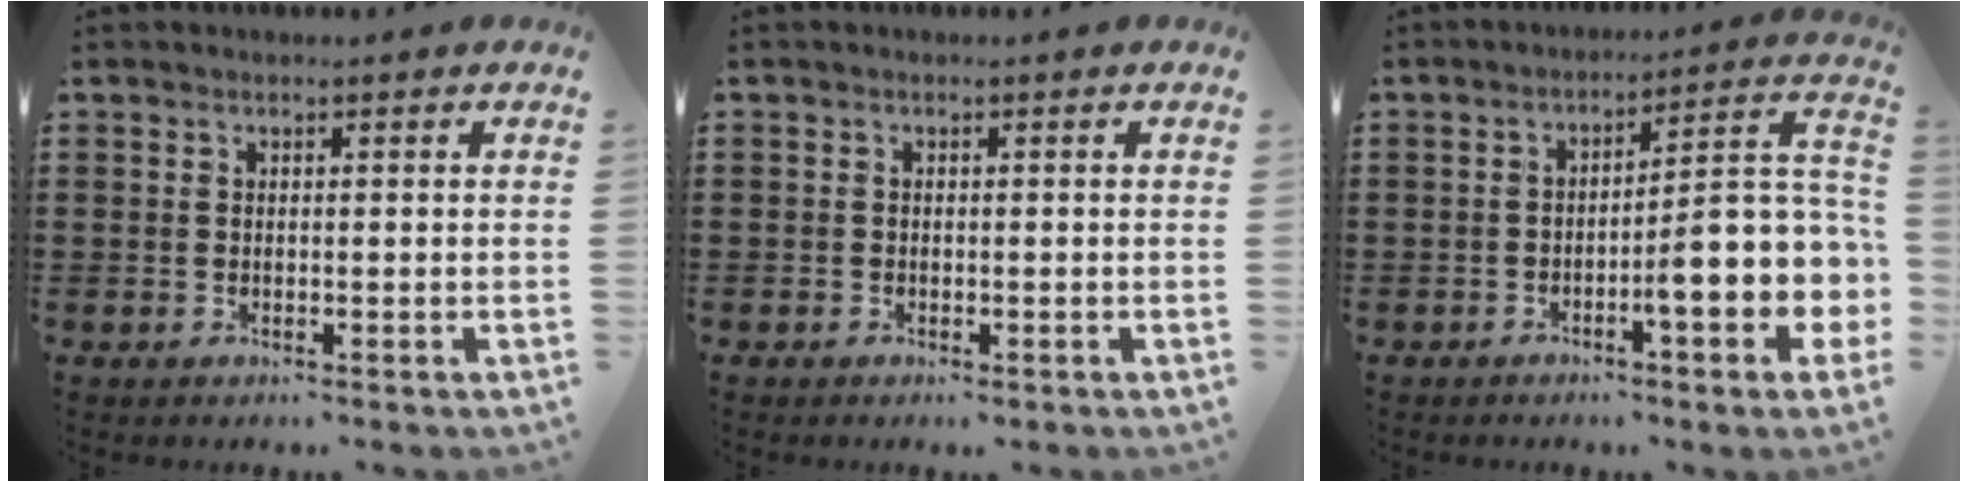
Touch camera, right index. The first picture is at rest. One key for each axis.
{"total": 0.6, "fx": -0.5, "fy": 0.4, "fz": 0.2, "tx": -0.005, "ty": 0.000, "tz": -0.010}
{"total": 11.0, "fx": -2.6, "fy": 2.6, "fz": 10.4, "tx": -0.140, "ty": -0.028, "tz": -0.050}